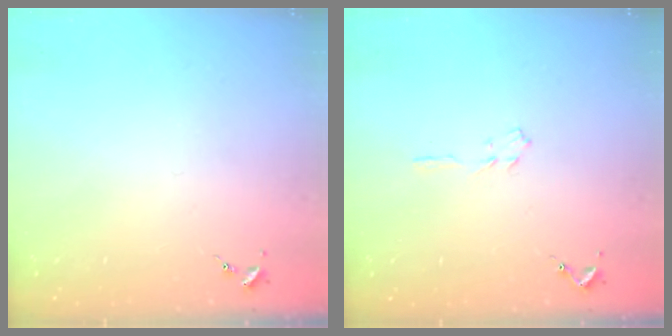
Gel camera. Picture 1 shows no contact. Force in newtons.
{"total": 3.1, "press": 3.1, "slide": 0.3}